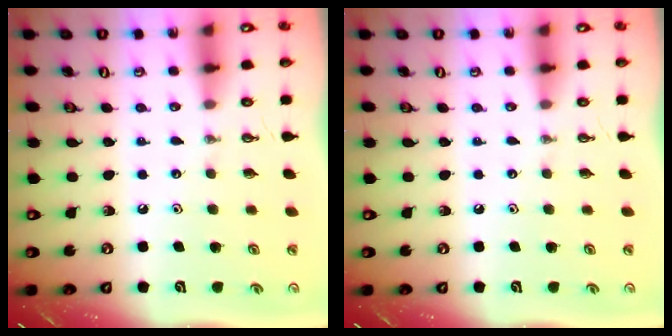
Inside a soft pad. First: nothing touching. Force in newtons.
{"total": 0.0}